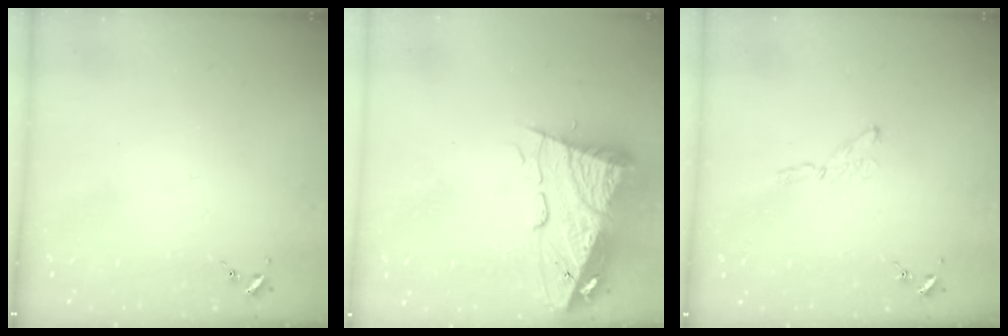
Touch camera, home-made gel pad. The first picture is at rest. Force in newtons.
{"total": 14.3, "press": 14.2, "slide": 1.5}
{"total": 3.6, "press": 3.6, "slide": 0.3}